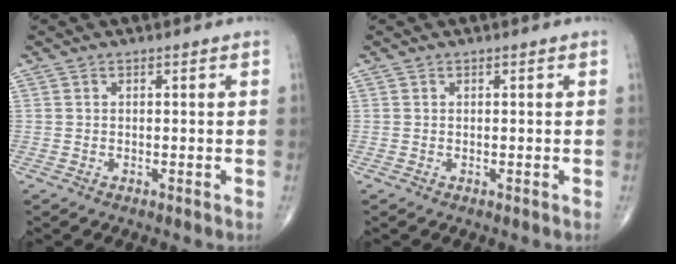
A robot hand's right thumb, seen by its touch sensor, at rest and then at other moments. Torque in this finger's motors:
{"motor_torque": [-0.04, -0.02, 0.01, 0.00, 0.00]}